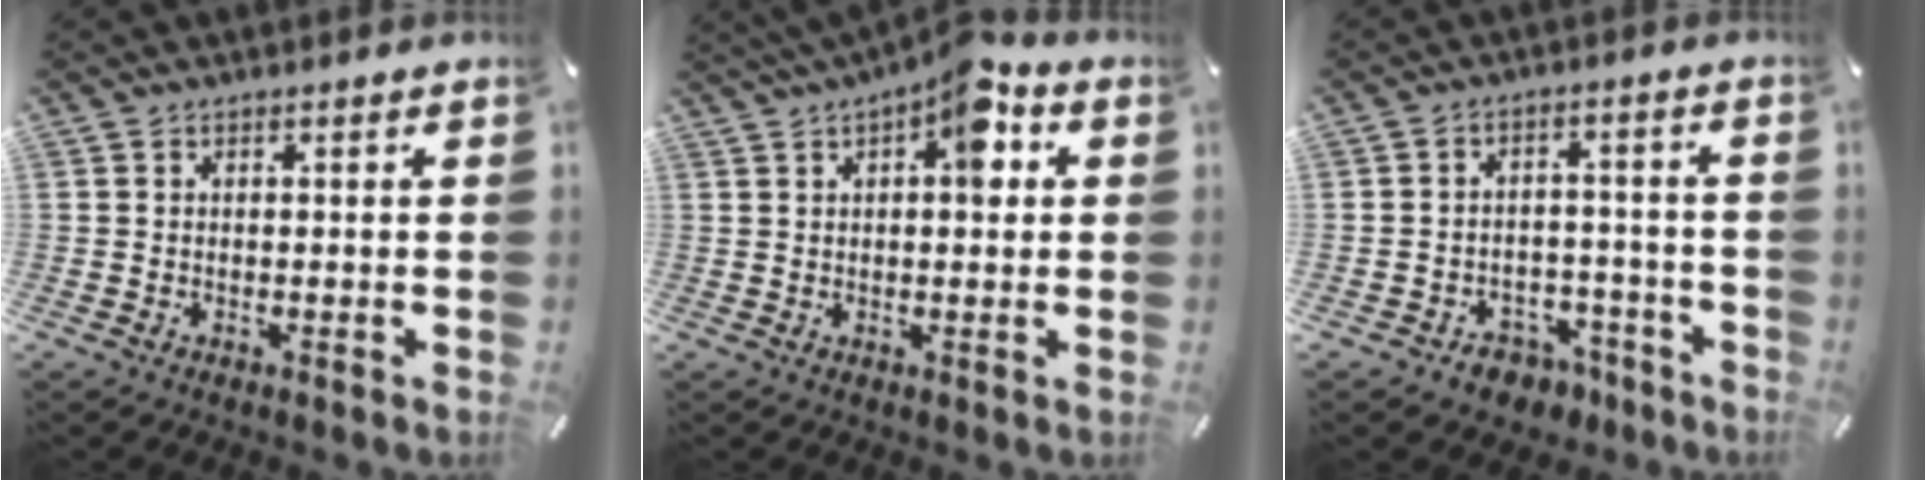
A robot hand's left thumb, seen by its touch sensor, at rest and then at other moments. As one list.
[{"total": 9.7, "force": [4.0, 4.3, 7.8], "torque": [-0.096, -0.015, 0.061]}, {"total": 5.7, "force": [-3.4, 4.3, 1.5], "torque": [-0.020, 0.029, -0.057]}]